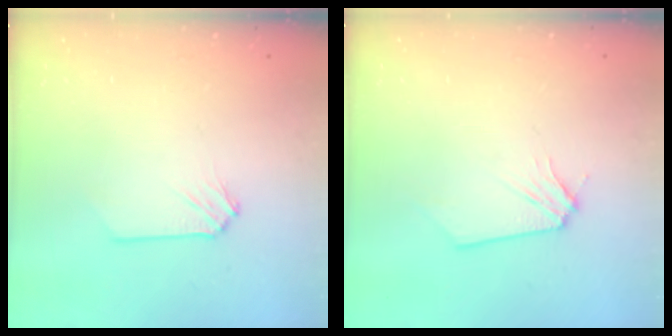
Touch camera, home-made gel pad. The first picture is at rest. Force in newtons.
{"total": 0.0}